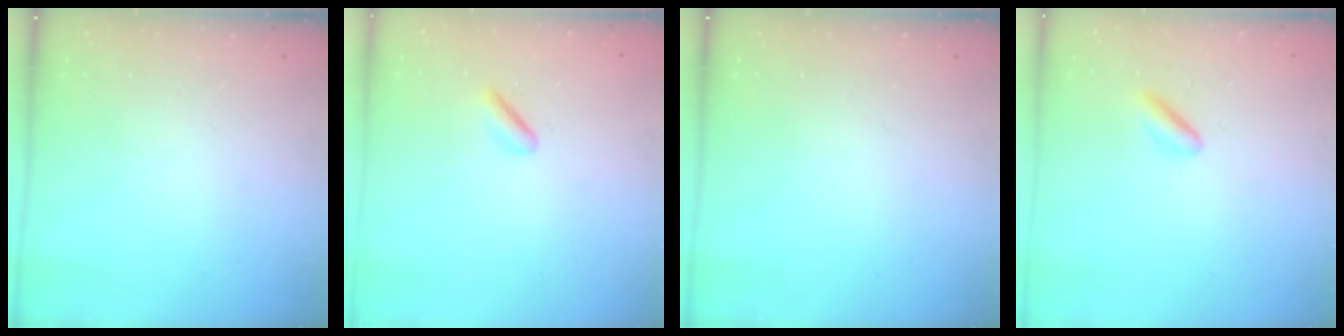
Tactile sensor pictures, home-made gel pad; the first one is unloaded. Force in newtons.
{"total": 2.2, "press": 1.9, "slide": 1.2}
{"total": 0.0}
{"total": 2.9, "press": 2.7, "slide": 1.1}